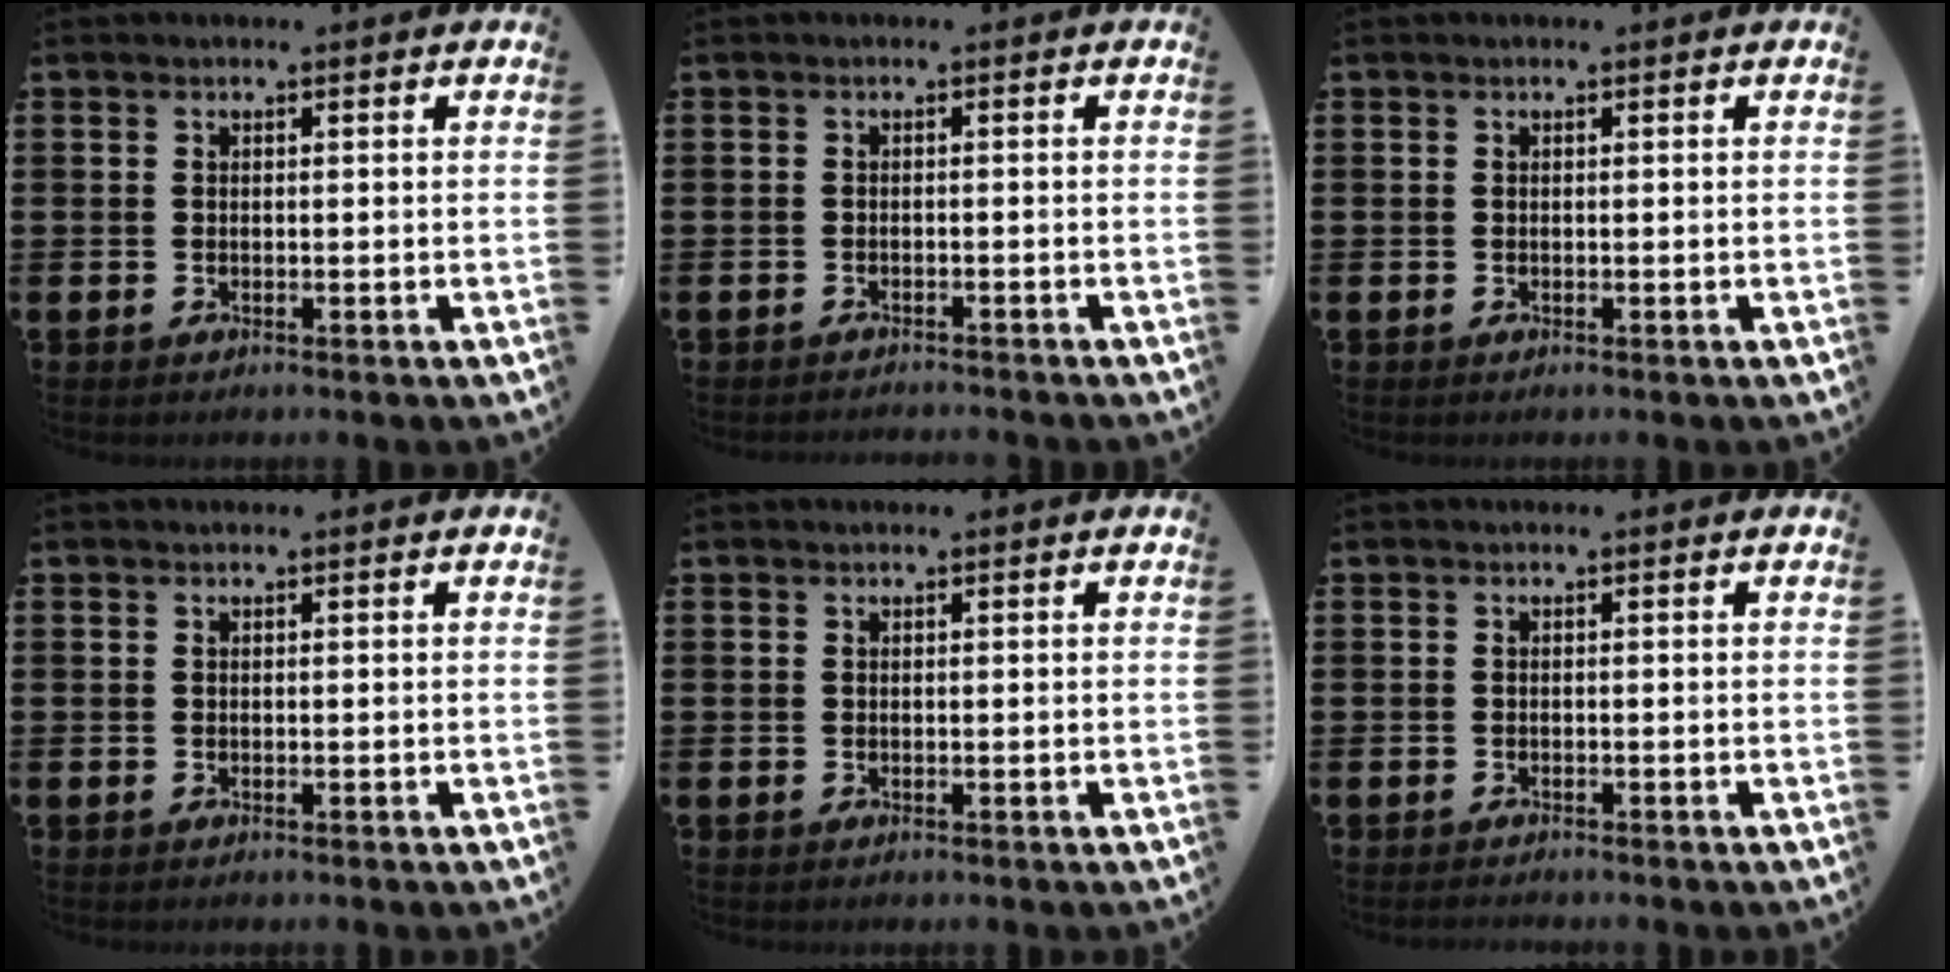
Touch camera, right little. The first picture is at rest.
{"total": 0.8, "force": [-0.8, -0.1, 0.0], "torque": [-0.001, 0.000, -0.018]}
{"total": 0.0}
{"total": 0.0}
{"total": 0.0}
{"total": 0.5, "force": [-0.5, 0.0, 0.1], "torque": [-0.001, -0.003, -0.010]}